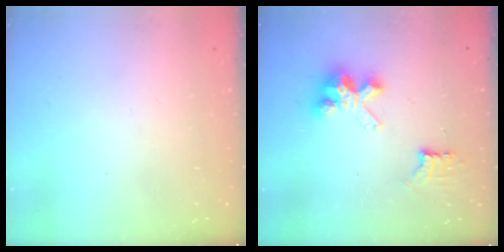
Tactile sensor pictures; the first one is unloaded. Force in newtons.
{"total": 7.9, "press": 7.9, "slide": 0.6}